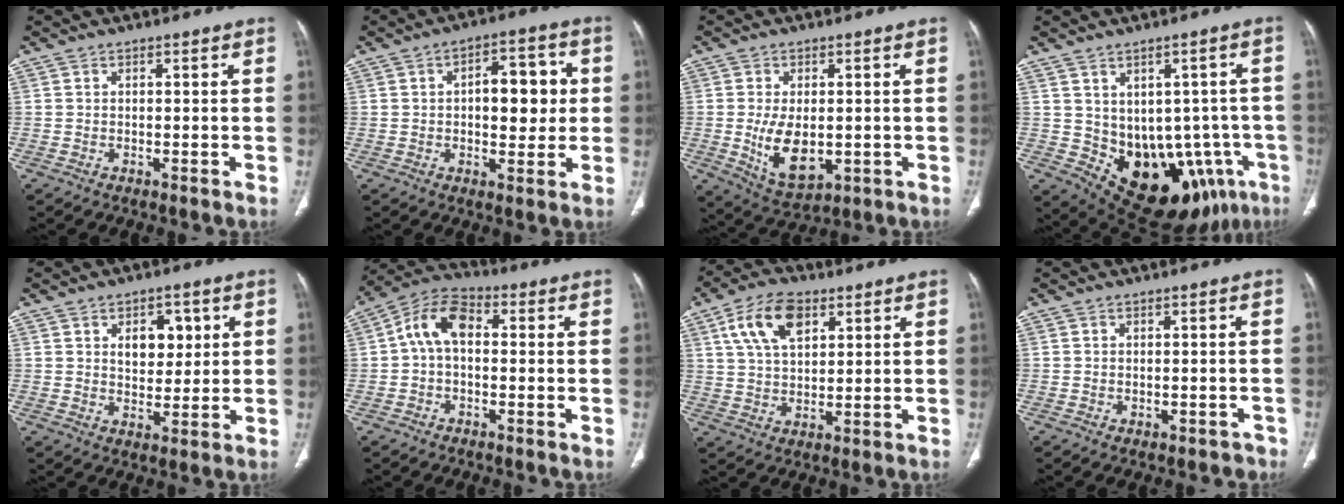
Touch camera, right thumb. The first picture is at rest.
{"total": 10.5, "force": [1.1, 5.5, 8.9], "torque": [-0.093, 0.014, 0.016]}
{"total": 9.4, "force": [-1.0, 5.4, 7.7], "torque": [-0.125, -0.014, 0.001]}
{"total": 17.4, "force": [-5.4, 11.2, 12.1], "torque": [-0.134, 0.010, -0.047]}
{"total": 7.4, "force": [2.4, 4.8, 5.1], "torque": [-0.041, -0.012, 0.037]}
{"total": 8.7, "force": [0.5, 5.5, 6.8], "torque": [-0.115, 0.030, -0.005]}
{"total": 11.1, "force": [4.9, 6.2, 7.8], "torque": [-0.134, -0.008, 0.090]}
{"total": 2.4, "force": [-1.7, 1.6, 0.7], "torque": [-0.001, 0.019, -0.016]}